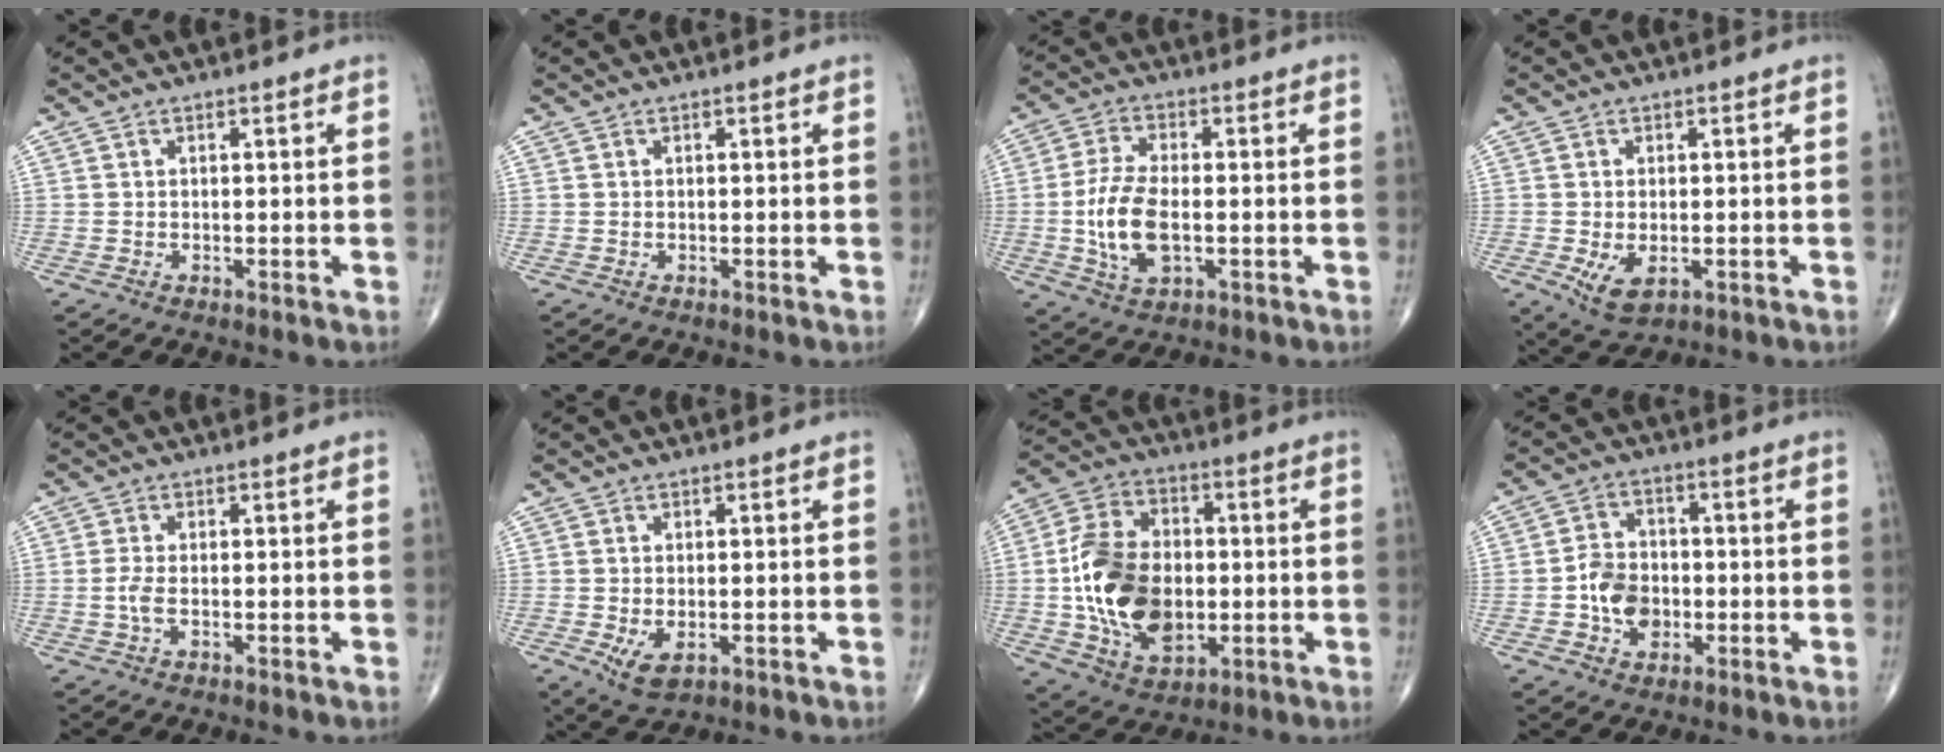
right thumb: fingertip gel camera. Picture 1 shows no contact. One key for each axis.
{"total": 0.0}
{"total": 10.3, "fx": -1.5, "fy": 5.0, "fz": 8.9, "tx": -0.182, "ty": 0.003, "tz": -0.028}
{"total": 5.3, "fx": -1.4, "fy": 2.9, "fz": 4.2, "tx": -0.075, "ty": -0.011, "tz": -0.014}
{"total": 2.2, "fx": -0.4, "fy": 0.8, "fz": 2.0, "tx": -0.053, "ty": -0.004, "tz": -0.010}
{"total": 4.6, "fx": -1.2, "fy": 2.5, "fz": 3.6, "tx": -0.065, "ty": -0.010, "tz": -0.012}
{"total": 18.8, "fx": -1.3, "fy": 12.2, "fz": 14.2, "tx": -0.242, "ty": 0.008, "tz": -0.013}
{"total": 7.6, "fx": -1.7, "fy": 5.8, "fz": 4.6, "tx": -0.056, "ty": 0.016, "tz": -0.033}